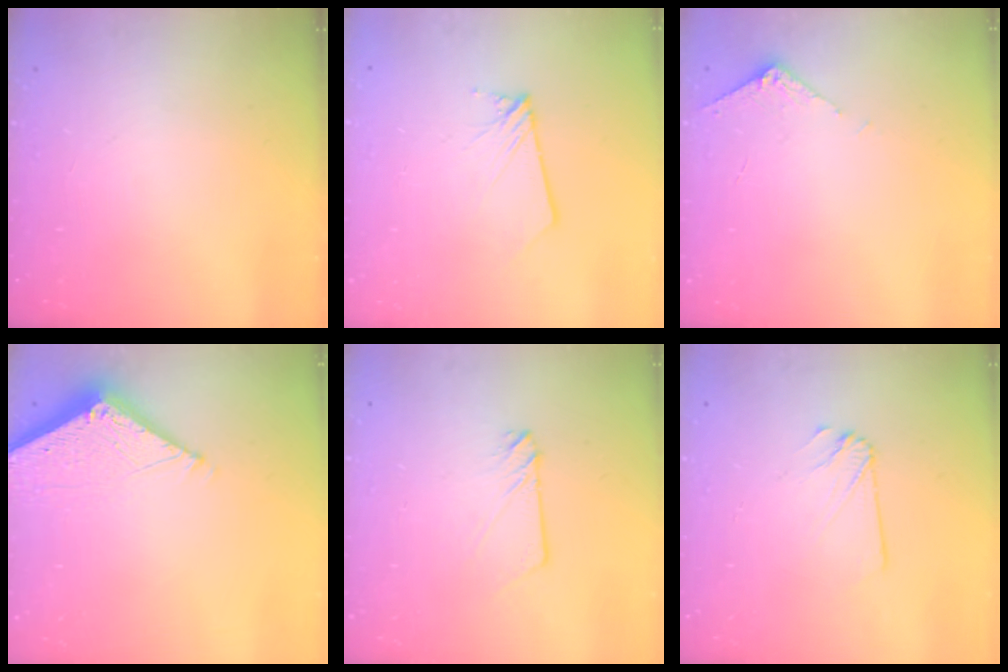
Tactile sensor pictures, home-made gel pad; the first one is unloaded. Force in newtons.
{"total": 2.8, "press": 2.8, "slide": 0.3}
{"total": 5.9, "press": 5.8, "slide": 0.7}
{"total": 6.6, "press": 6.6, "slide": 0.1}
{"total": 2.9, "press": 2.9, "slide": 0.4}
{"total": 2.2, "press": 2.2, "slide": 0.1}